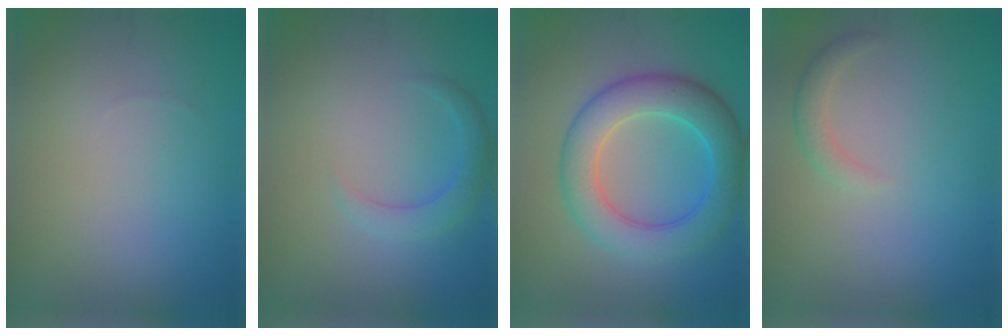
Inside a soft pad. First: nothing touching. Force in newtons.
{"total": 2.4, "press": 2.4, "slide": 0.2}
{"total": 7.3, "press": 7.3, "slide": 0.1}
{"total": 1.6, "press": 1.6, "slide": 0.1}